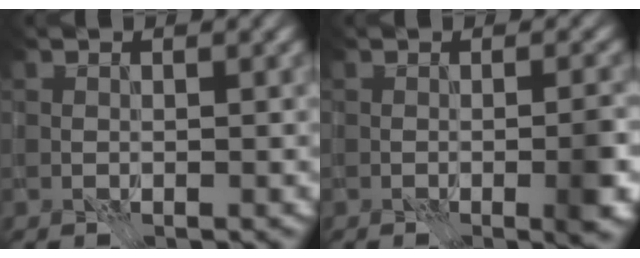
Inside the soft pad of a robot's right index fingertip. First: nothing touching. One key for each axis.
{"total": 3.3, "fx": -1.0, "fy": 0.6, "fz": 3.1, "tx": -0.043, "ty": 0.005, "tz": -0.019}